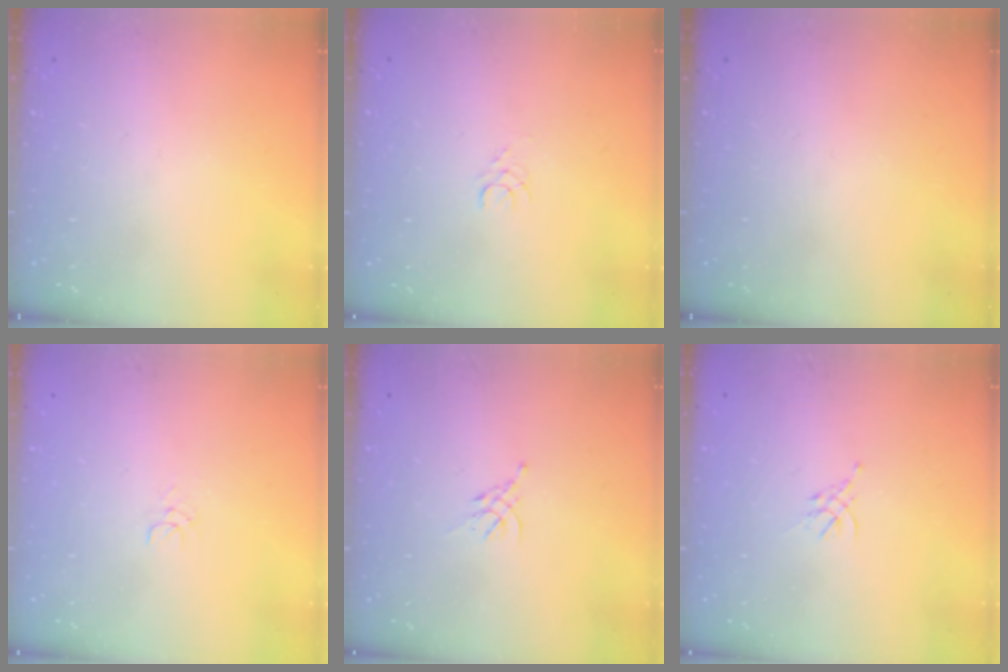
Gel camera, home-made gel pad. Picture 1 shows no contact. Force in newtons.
{"total": 2.4, "press": 2.4, "slide": 0.3}
{"total": 0.0}
{"total": 3.0, "press": 3.0, "slide": 0.2}
{"total": 1.9, "press": 1.8, "slide": 0.5}
{"total": 1.5, "press": 1.4, "slide": 0.6}